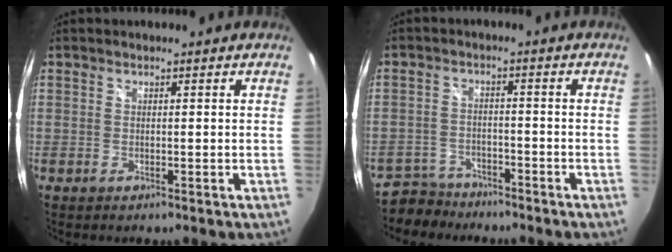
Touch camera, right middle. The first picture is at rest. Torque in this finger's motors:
{"motor_torque": [0.15, -0.28, -0.15, -0.03]}